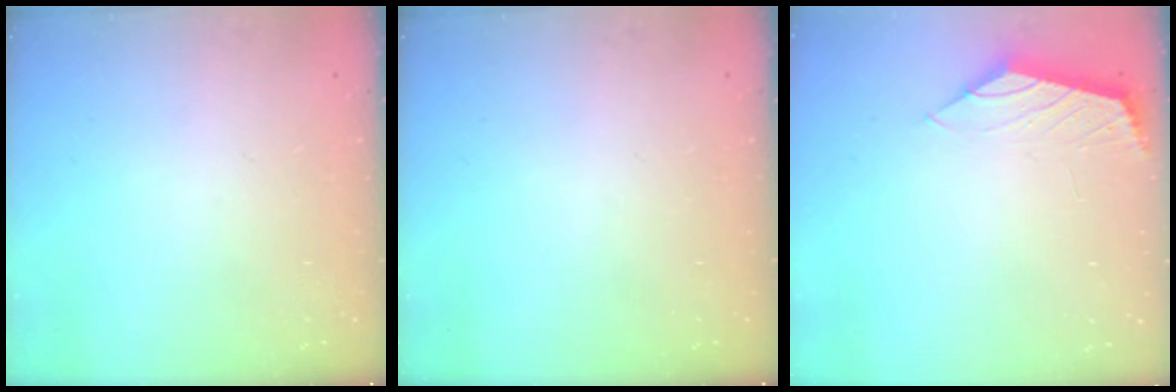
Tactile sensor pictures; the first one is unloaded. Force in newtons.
{"total": 0.0}
{"total": 0.9, "press": 0.9, "slide": 0.3}